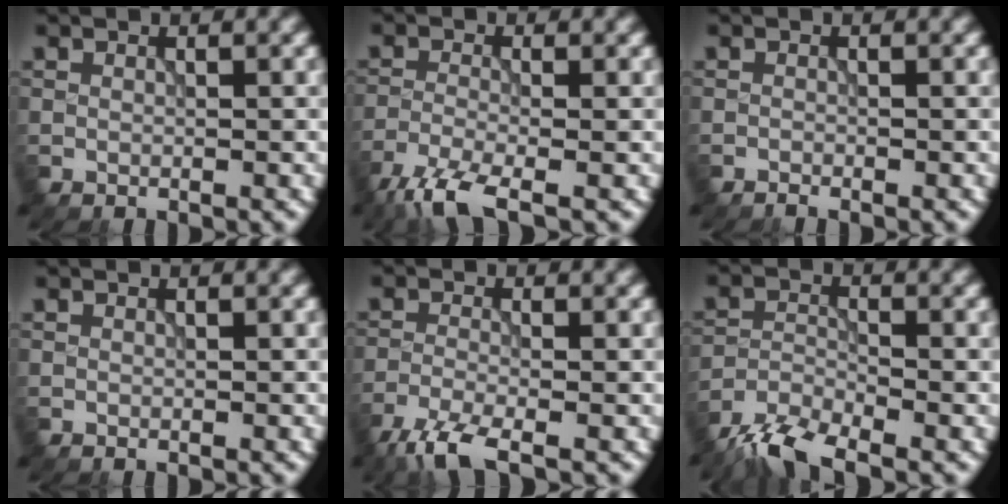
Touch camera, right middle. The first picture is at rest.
{"total": 5.0, "force": [-3.6, 1.1, 3.2], "torque": [-0.066, -0.010, -0.085]}
{"total": 0.5, "force": [-0.5, 0.0, 0.1], "torque": [0.002, 0.000, -0.013]}
{"total": 0.0}
{"total": 4.3, "force": [-3.2, 0.9, 2.7], "torque": [-0.058, -0.011, -0.076]}
{"total": 5.5, "force": [-4.5, 1.4, 2.8], "torque": [-0.053, -0.010, -0.093]}